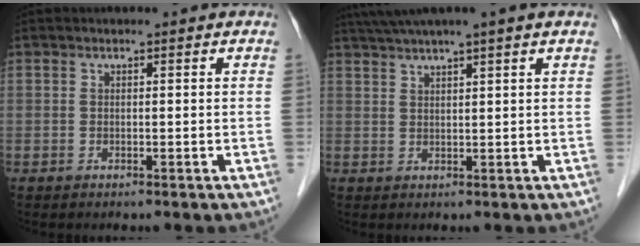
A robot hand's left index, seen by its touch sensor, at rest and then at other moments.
{"total": 6.8, "force": [5.3, -1.2, 4.0], "torque": [-0.066, 0.032, 0.086]}